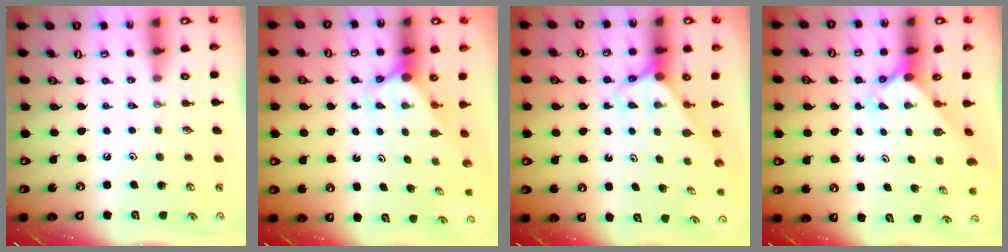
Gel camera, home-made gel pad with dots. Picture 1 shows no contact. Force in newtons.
{"total": 2.9, "press": 2.9, "slide": 0.0}
{"total": 2.9, "press": 2.9, "slide": 0.2}
{"total": 2.5, "press": 2.5, "slide": 0.2}